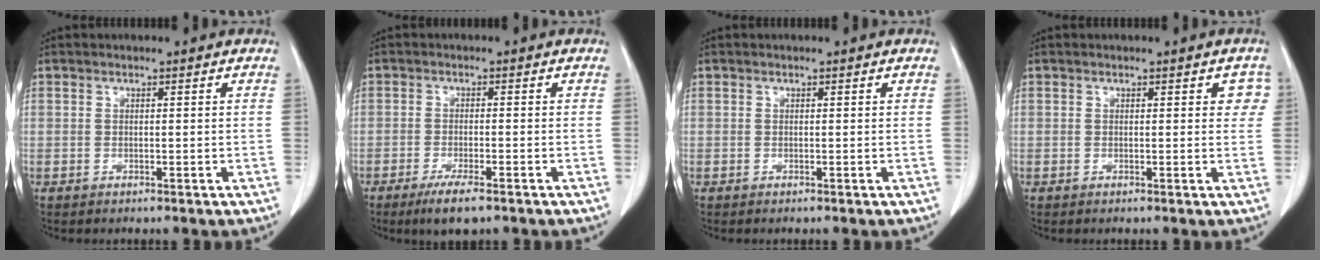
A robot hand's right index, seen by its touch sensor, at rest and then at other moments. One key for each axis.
{"total": 5.0, "fx": -3.4, "fy": 0.8, "fz": 3.5, "tx": -0.064, "ty": -0.010, "tz": -0.055}
{"total": 0.0}
{"total": 2.5, "fx": 1.0, "fy": 1.4, "fz": 1.9, "tx": -0.006, "ty": 0.007, "tz": 0.005}